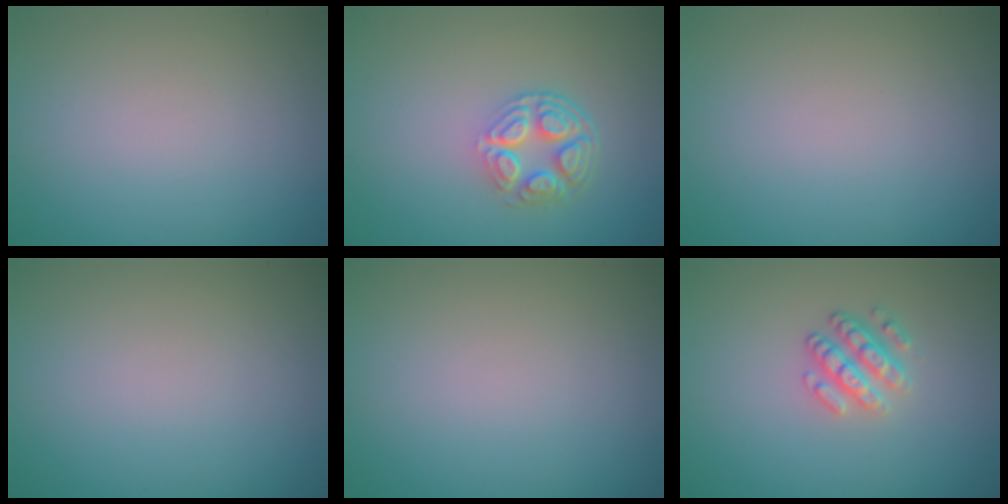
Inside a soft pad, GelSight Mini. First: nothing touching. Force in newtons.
{"total": 4.4, "press": 3.3, "slide": 2.9}
{"total": 0.0}
{"total": 0.0}
{"total": 0.0}
{"total": 2.5, "press": 2.3, "slide": 0.9}